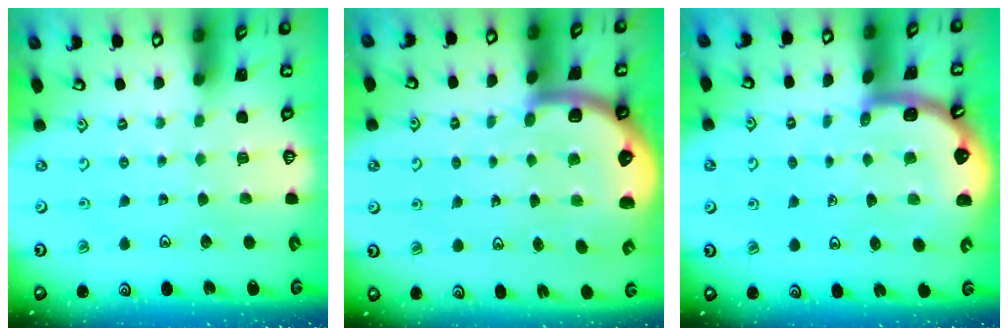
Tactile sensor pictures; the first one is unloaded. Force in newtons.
{"total": 6.2, "press": 6.0, "slide": 1.7}
{"total": 4.5, "press": 4.4, "slide": 0.7}